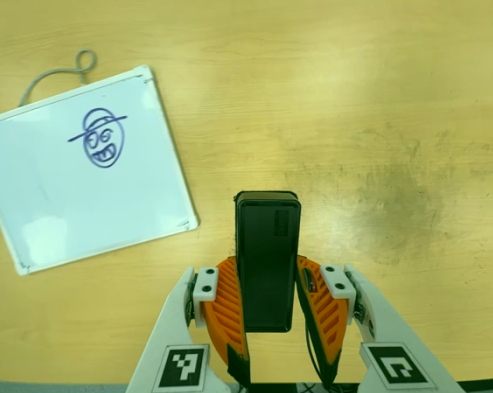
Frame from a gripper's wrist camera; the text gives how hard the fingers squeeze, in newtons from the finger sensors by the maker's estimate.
{"total": 4.8, "left": 3.1, "right": 6.5}